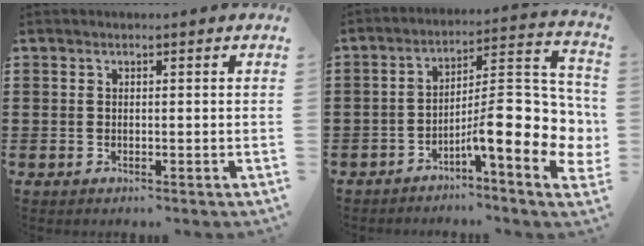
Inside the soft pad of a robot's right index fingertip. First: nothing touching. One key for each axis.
{"total": 12.4, "fx": -3.3, "fy": 2.7, "fz": 11.7, "tx": -0.171, "ty": -0.034, "tz": -0.064}